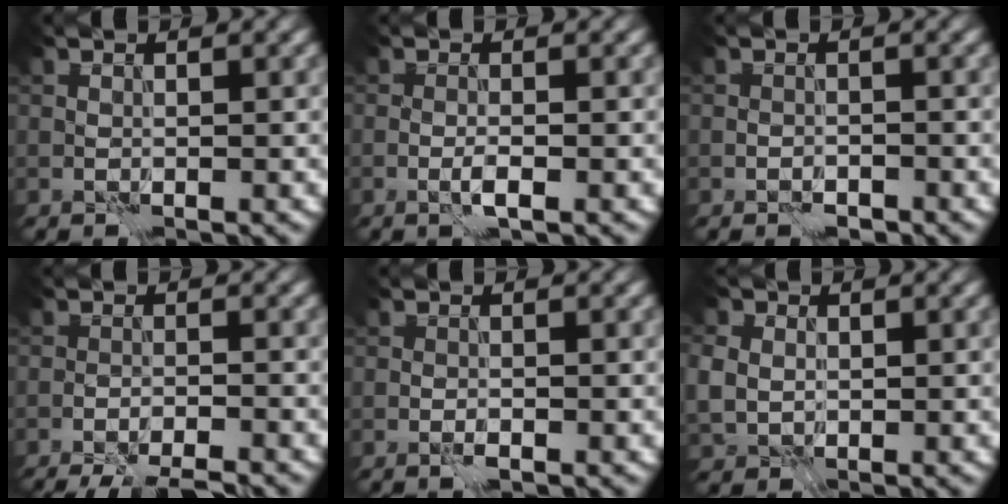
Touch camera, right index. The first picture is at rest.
{"total": 1.0, "force": [-0.5, -0.1, 0.9], "torque": [-0.016, 0.001, -0.010]}
{"total": 1.1, "force": [-1.0, 0.5, 0.2], "torque": [0.001, 0.002, -0.018]}
{"total": 7.3, "force": [-6.7, 1.3, 2.6], "torque": [-0.032, -0.007, -0.090]}
{"total": 0.6, "force": [-0.4, 0.1, 0.4], "torque": [-0.008, 0.000, -0.009]}
{"total": 3.1, "force": [0.5, 2.7, 1.3], "torque": [-0.042, 0.002, 0.012]}